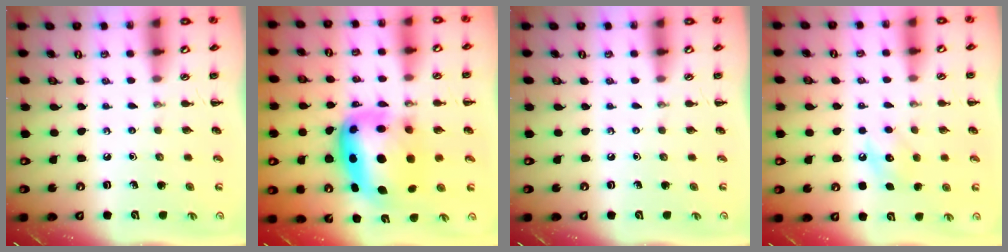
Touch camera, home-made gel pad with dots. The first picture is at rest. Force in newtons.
{"total": 13.7, "press": 13.3, "slide": 3.3}
{"total": 0.0}
{"total": 8.1, "press": 7.9, "slide": 1.4}